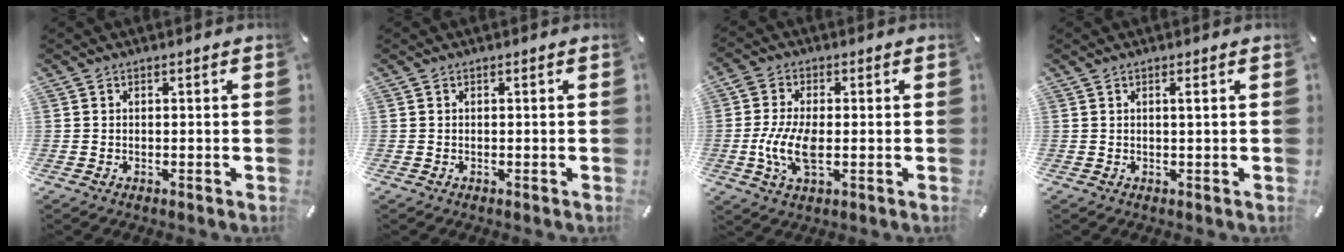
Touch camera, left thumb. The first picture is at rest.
{"total": 0.0}
{"total": 9.2, "force": [-1.0, 4.4, 8.0], "torque": [-0.180, -0.010, -0.020]}
{"total": 1.3, "force": [0.4, 0.0, 1.2], "torque": [-0.023, -0.001, 0.005]}